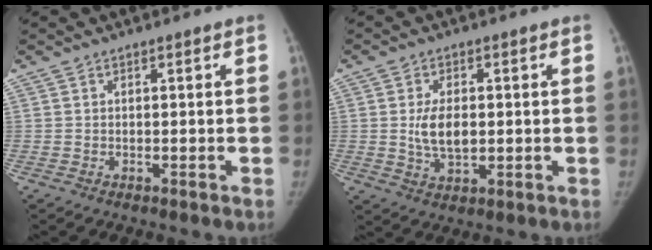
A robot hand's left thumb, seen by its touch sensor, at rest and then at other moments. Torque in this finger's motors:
{"motor_torque": [0.00, 0.00, 0.29, -0.18, 0.04]}